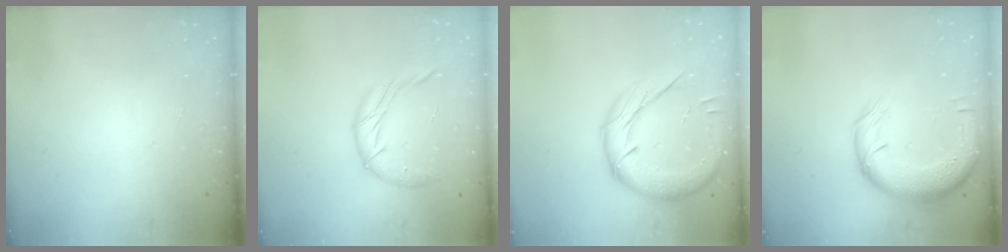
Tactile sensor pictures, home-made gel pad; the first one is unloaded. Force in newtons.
{"total": 10.8, "press": 10.7, "slide": 1.3}
{"total": 18.0, "press": 17.9, "slide": 2.2}
{"total": 14.0, "press": 13.6, "slide": 3.1}